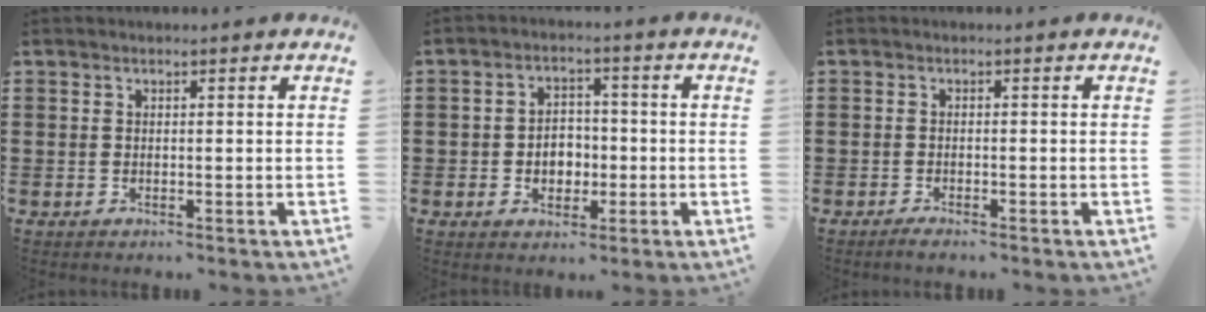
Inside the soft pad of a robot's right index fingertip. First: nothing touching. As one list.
[{"total": 4.1, "force": [-0.9, 3.3, 2.2], "torque": [-0.041, 0.004, -0.022]}, {"total": 1.0, "force": [-1.0, 0.0, 0.3], "torque": [-0.008, -0.004, -0.018]}]